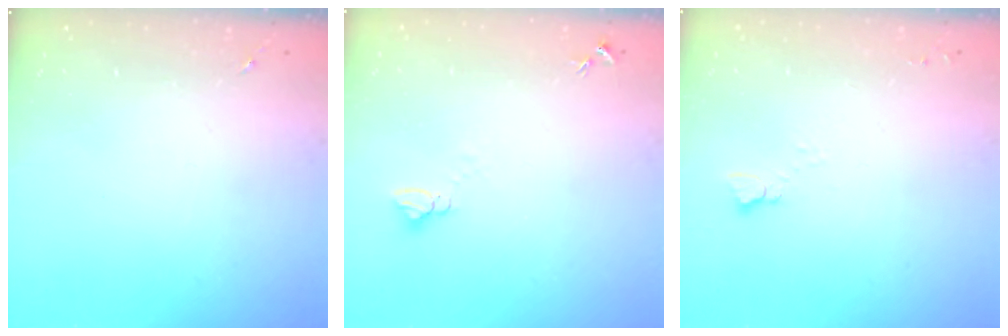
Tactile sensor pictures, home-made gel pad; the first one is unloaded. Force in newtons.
{"total": 3.9, "press": 3.8, "slide": 0.3}
{"total": 2.5, "press": 2.5, "slide": 0.1}